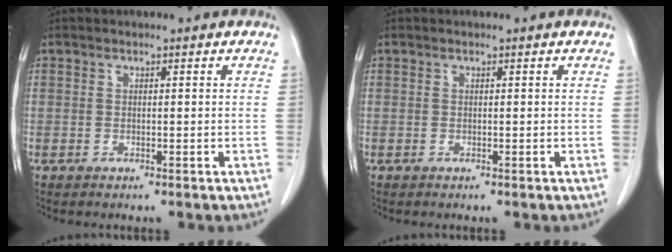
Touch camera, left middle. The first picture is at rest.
{"total": 0.0}